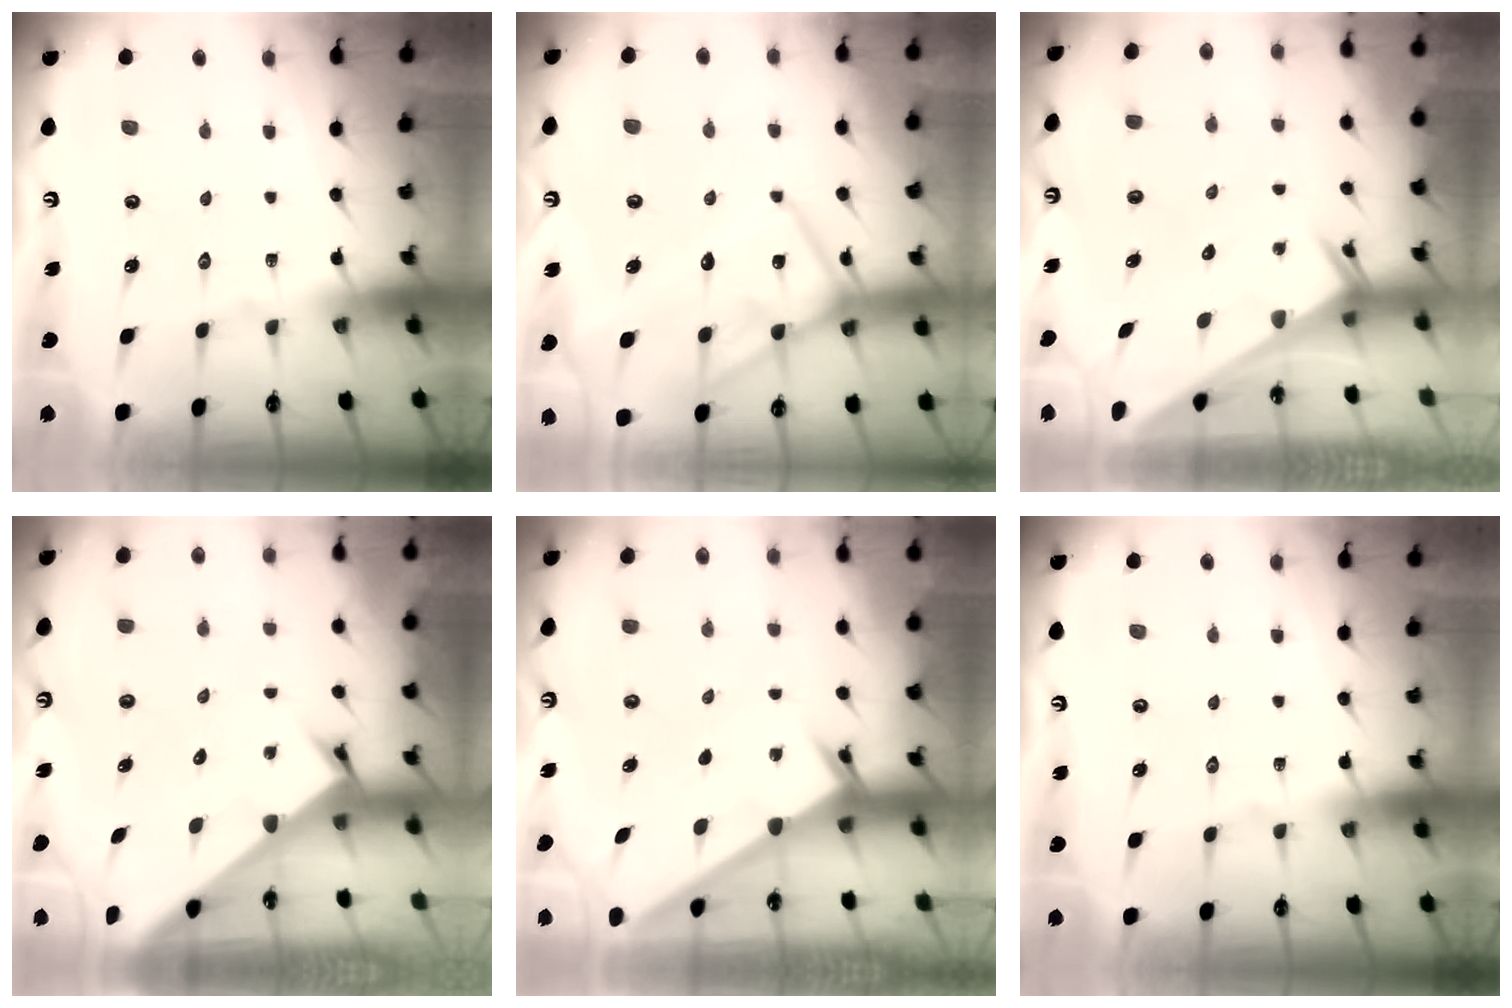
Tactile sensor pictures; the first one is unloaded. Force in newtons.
{"total": 13.7, "press": 13.7, "slide": 1.2}
{"total": 2.5, "press": 2.5, "slide": 0.1}
{"total": 2.7, "press": 2.7, "slide": 0.3}
{"total": 2.2, "press": 2.2, "slide": 0.2}
{"total": 0.0}